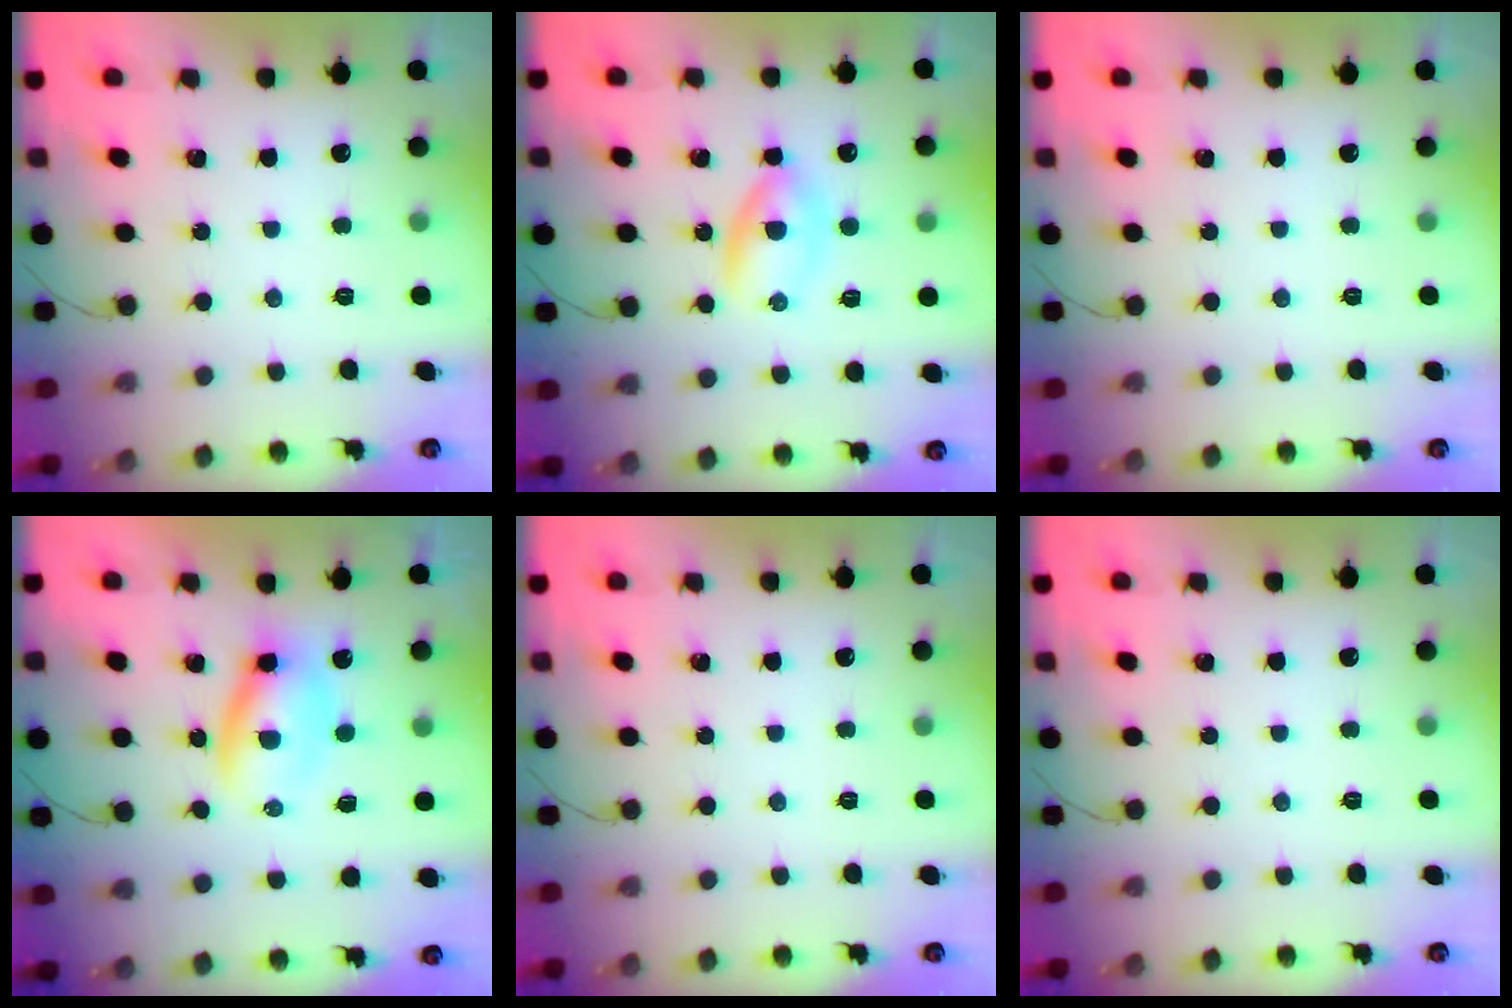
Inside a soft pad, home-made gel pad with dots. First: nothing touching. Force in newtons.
{"total": 3.7, "press": 3.5, "slide": 1.1}
{"total": 0.0}
{"total": 5.1, "press": 5.0, "slide": 1.1}
{"total": 0.0}
{"total": 0.0}